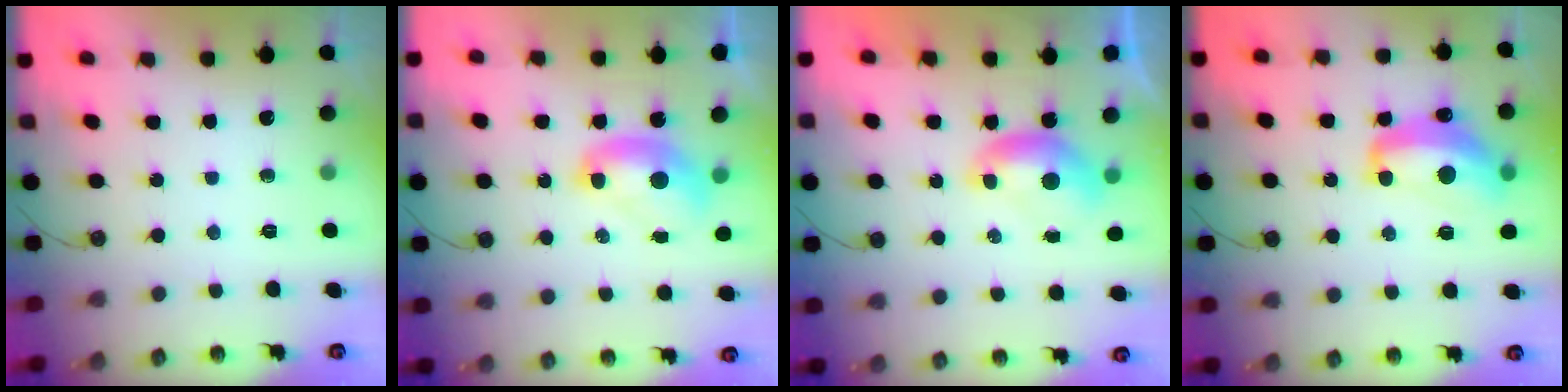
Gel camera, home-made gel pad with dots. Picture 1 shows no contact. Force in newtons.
{"total": 2.2, "press": 2.2, "slide": 0.2}
{"total": 0.0}
{"total": 8.8, "press": 8.8, "slide": 0.8}